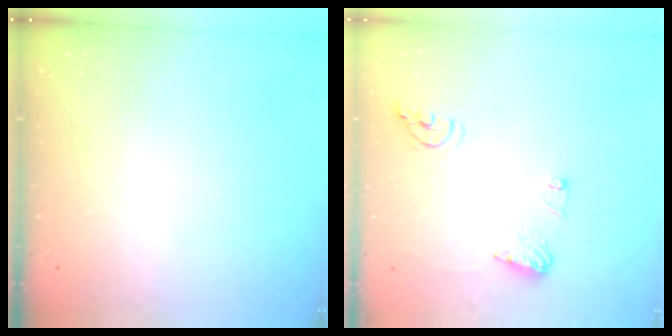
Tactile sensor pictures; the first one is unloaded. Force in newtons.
{"total": 10.4, "press": 10.4, "slide": 1.0}